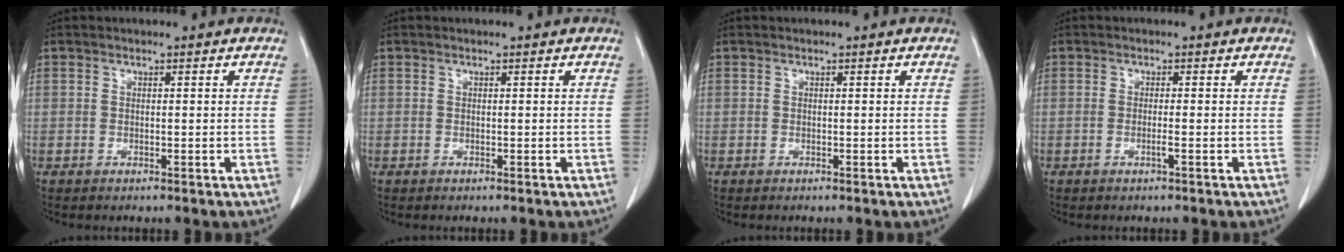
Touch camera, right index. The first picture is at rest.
{"total": 0.0}
{"total": 0.0}
{"total": 1.1, "force": [-0.5, -0.2, 1.0], "torque": [-0.019, 0.001, -0.008]}